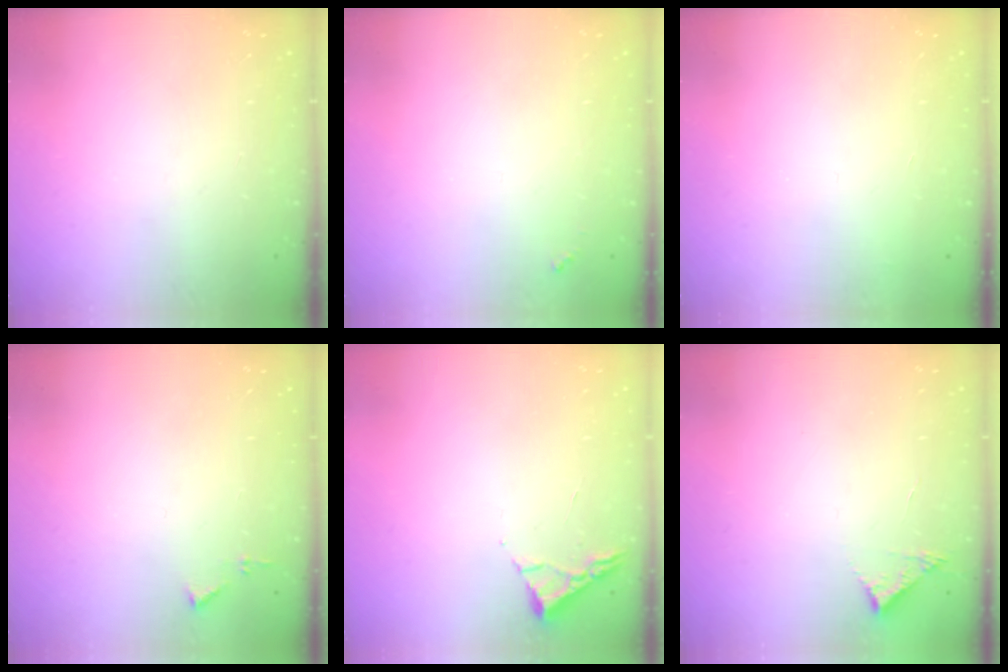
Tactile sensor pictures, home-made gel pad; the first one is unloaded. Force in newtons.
{"total": 3.5, "press": 3.5, "slide": 0.3}
{"total": 3.6, "press": 3.6, "slide": 0.1}
{"total": 4.4, "press": 4.4, "slide": 0.6}
{"total": 3.0, "press": 2.9, "slide": 0.4}
{"total": 3.6, "press": 3.6, "slide": 0.1}